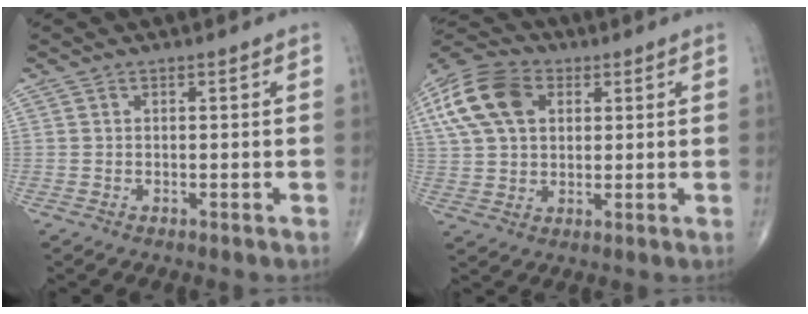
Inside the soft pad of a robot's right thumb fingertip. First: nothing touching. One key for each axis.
{"total": 16.2, "fx": 5.2, "fy": 11.0, "fz": 10.8, "tx": -0.222, "ty": 0.012, "tz": 0.089}